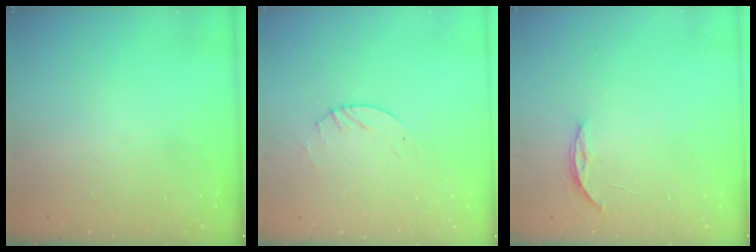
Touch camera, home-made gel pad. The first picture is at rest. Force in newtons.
{"total": 2.6, "press": 2.6, "slide": 0.3}
{"total": 3.7, "press": 3.7, "slide": 0.5}